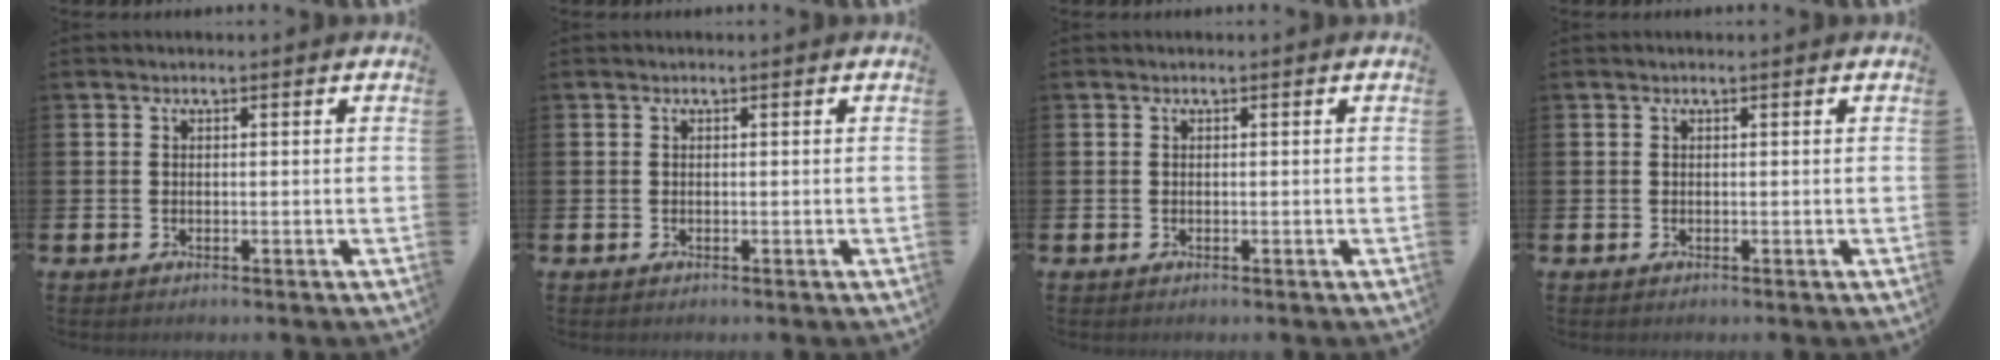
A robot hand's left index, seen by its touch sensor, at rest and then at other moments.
{"total": 0.0}
{"total": 0.0}
{"total": 0.0}